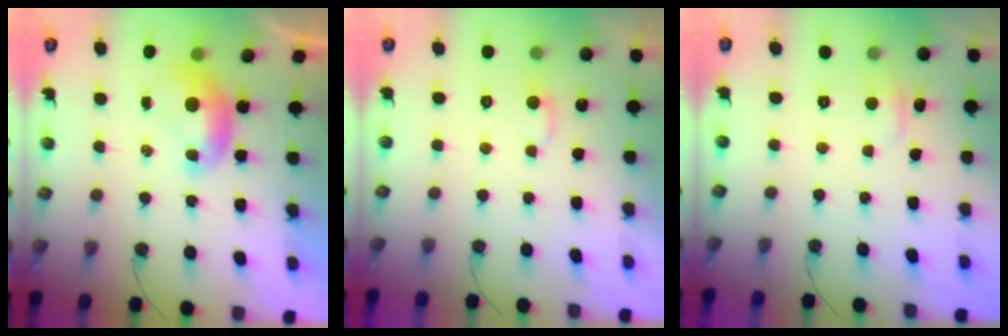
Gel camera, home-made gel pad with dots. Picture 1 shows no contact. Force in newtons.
{"total": 2.4, "press": 2.4, "slide": 0.4}
{"total": 2.5, "press": 2.5, "slide": 0.6}